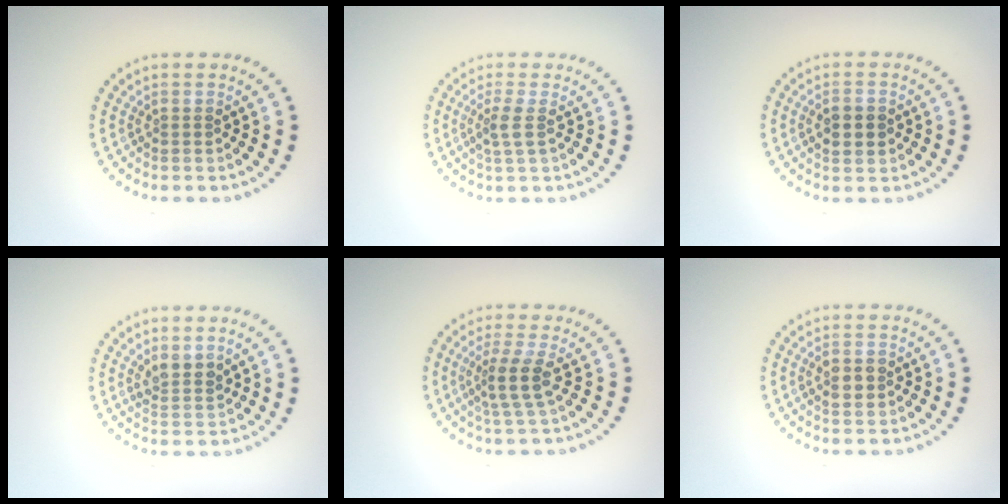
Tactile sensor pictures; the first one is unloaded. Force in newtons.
{"total": 1.8, "press": 1.4, "slide": 1.1}
{"total": 2.9, "press": 2.9, "slide": 0.2}
{"total": 2.2, "press": 2.0, "slide": 1.0}
{"total": 2.9, "press": 2.2, "slide": 1.8}
{"total": 1.9, "press": 1.9, "slide": 0.1}